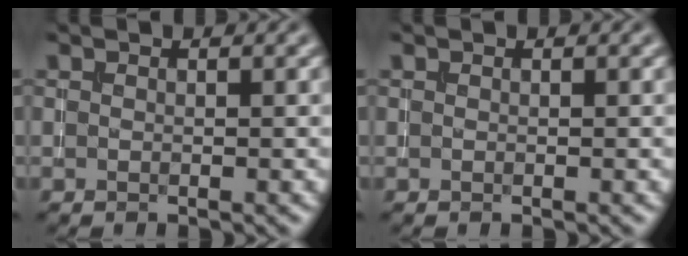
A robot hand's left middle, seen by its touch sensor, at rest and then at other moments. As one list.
[{"total": 0.0}]